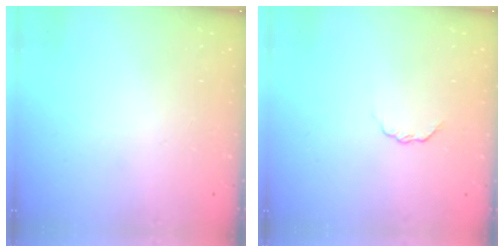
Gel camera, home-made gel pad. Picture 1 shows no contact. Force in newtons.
{"total": 3.2, "press": 3.2, "slide": 0.4}